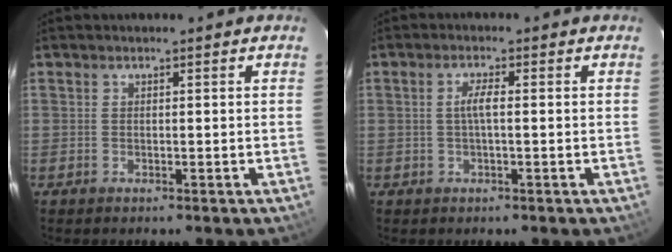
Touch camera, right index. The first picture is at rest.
{"total": 2.3, "force": [-0.1, 0.2, 2.3], "torque": [-0.046, 0.003, -0.002]}